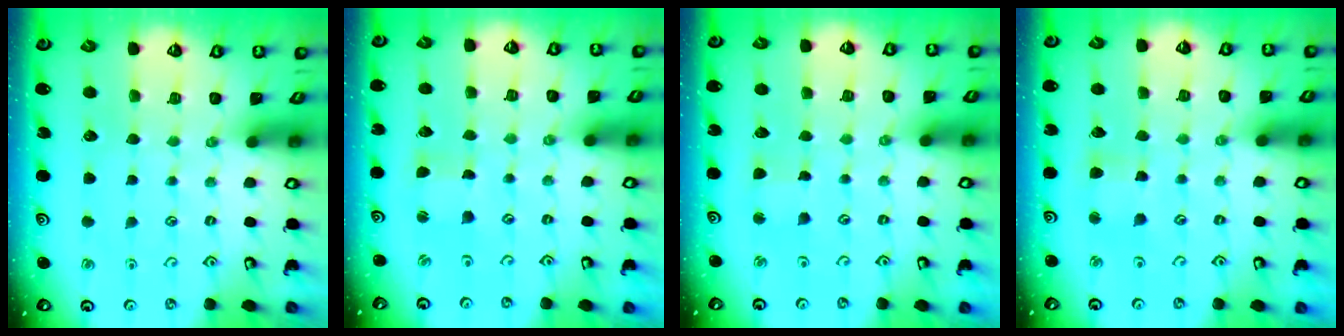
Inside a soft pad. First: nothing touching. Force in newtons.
{"total": 0.7, "press": 0.7, "slide": 0.2}
{"total": 2.5, "press": 2.5, "slide": 0.2}
{"total": 3.6, "press": 3.6, "slide": 0.3}